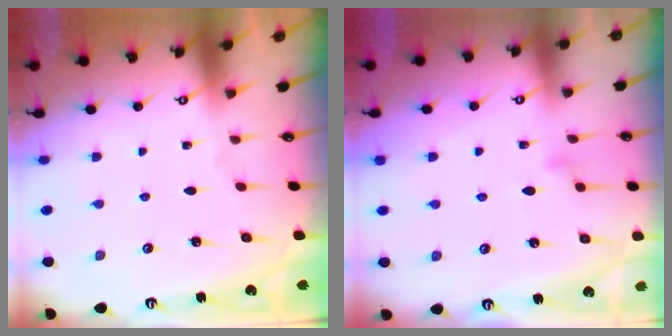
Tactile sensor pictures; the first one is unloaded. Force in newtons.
{"total": 8.6, "press": 8.6, "slide": 0.9}